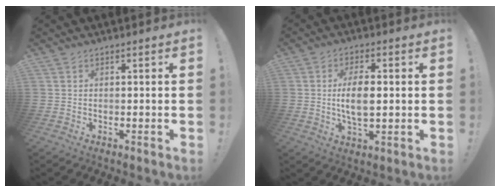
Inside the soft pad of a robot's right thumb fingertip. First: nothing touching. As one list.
[{"total": 8.5, "force": [0.4, 3.7, 7.7], "torque": [-0.137, -0.007, 0.000]}]